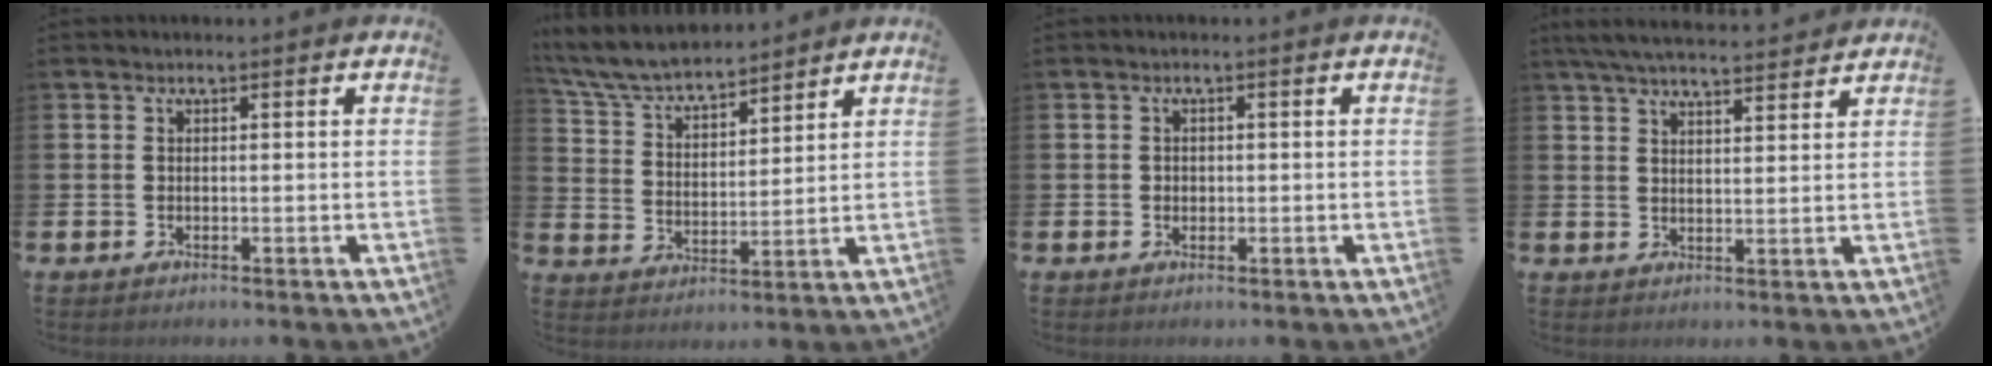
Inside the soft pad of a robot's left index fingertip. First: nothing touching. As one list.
[{"total": 6.8, "force": [6.5, 1.3, 1.6], "torque": [-0.065, -0.038, 0.115]}, {"total": 0.9, "force": [0.1, 0.8, 0.3], "torque": [0.003, 0.004, -0.002]}, {"total": 5.7, "force": [5.4, 0.6, 1.6], "torque": [-0.045, -0.023, 0.099]}]